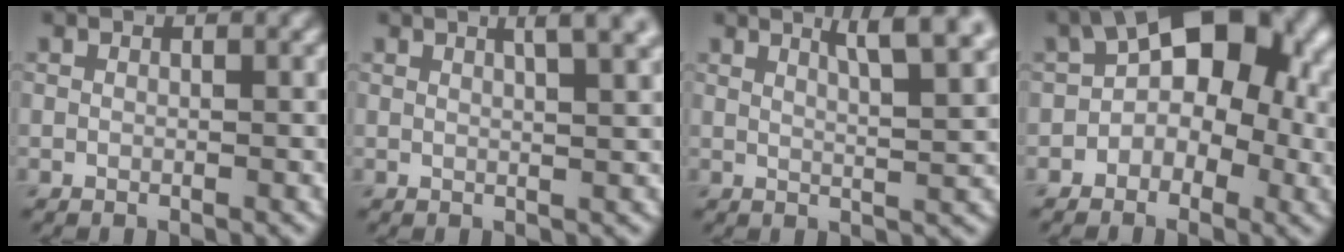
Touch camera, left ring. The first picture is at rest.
{"total": 4.5, "force": [2.3, 1.6, 3.5], "torque": [-0.017, 0.020, 0.007]}
{"total": 5.6, "force": [3.3, 1.4, 4.2], "torque": [-0.042, 0.020, 0.034]}
{"total": 9.0, "force": [0.7, 6.0, 6.8], "torque": [-0.059, 0.027, -0.011]}